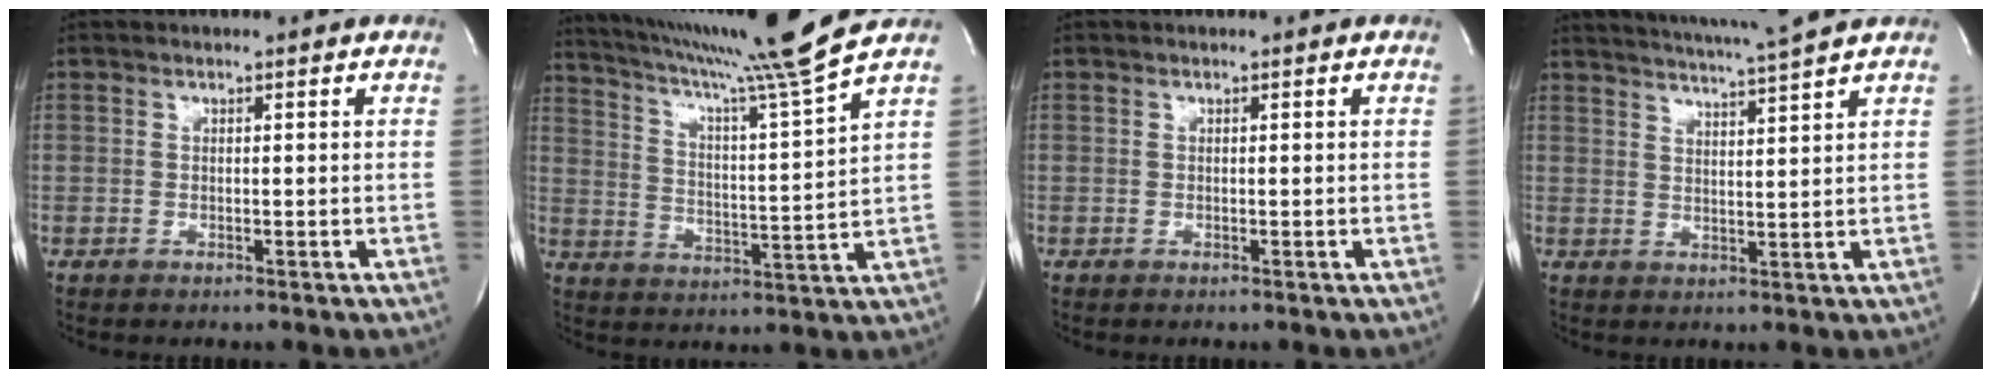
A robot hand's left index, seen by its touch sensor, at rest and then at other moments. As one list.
[{"total": 15.8, "force": [13.6, -3.8, 7.1], "torque": [-0.127, -0.045, 0.210]}, {"total": 0.0}, {"total": 8.6, "force": [7.8, -1.8, 3.3], "torque": [-0.063, -0.003, 0.116]}]